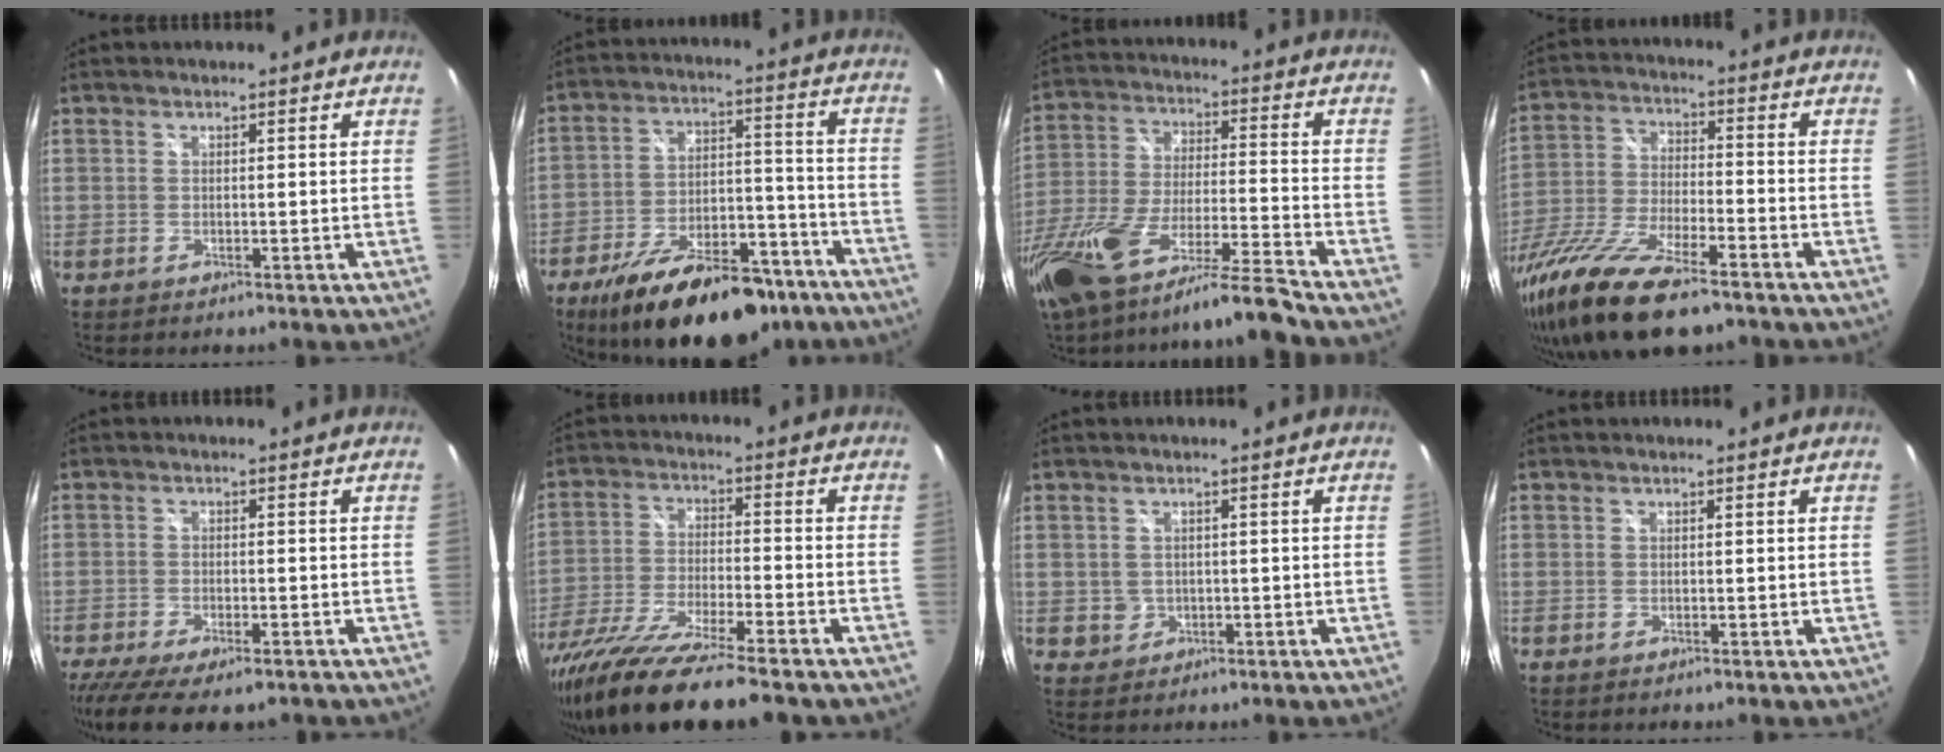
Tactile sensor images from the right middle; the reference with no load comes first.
{"total": 23.7, "force": [-16.9, 10.3, 13.0], "torque": [-0.226, 0.004, -0.241]}
{"total": 19.8, "force": [-15.9, 0.8, 11.8], "torque": [-0.229, -0.049, -0.282]}
{"total": 21.2, "force": [-15.0, 6.0, 13.7], "torque": [-0.284, -0.058, -0.271]}
{"total": 11.8, "force": [-8.9, 3.6, 6.8], "torque": [-0.154, -0.045, -0.147]}
{"total": 20.7, "force": [-16.8, 2.1, 12.0], "torque": [-0.239, -0.062, -0.294]}
{"total": 2.6, "force": [-0.2, 2.5, 0.5], "torque": [-0.008, 0.001, 0.001]}
{"total": 0.0}